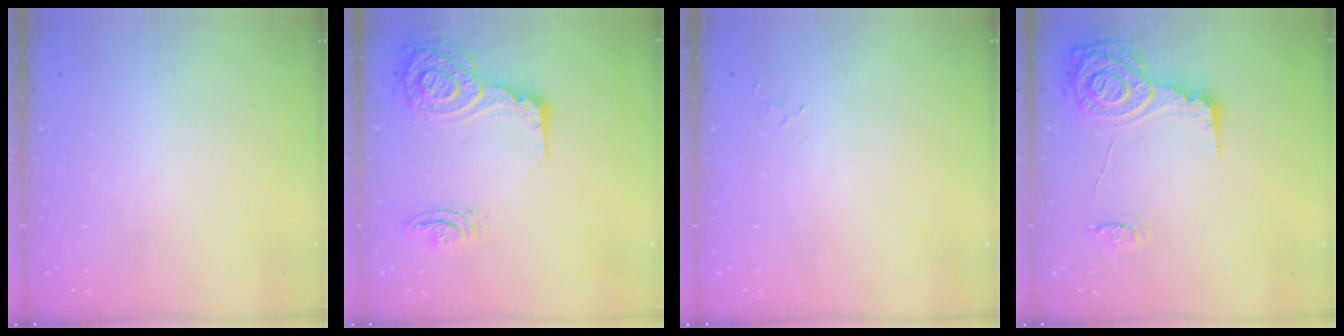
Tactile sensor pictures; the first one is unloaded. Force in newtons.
{"total": 18.9, "press": 18.6, "slide": 3.2}
{"total": 5.2, "press": 5.2, "slide": 0.4}
{"total": 16.9, "press": 16.8, "slide": 1.4}